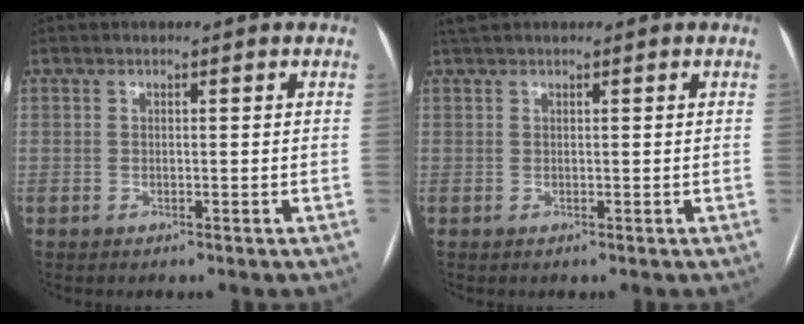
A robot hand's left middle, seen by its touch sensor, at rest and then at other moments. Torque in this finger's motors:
{"motor_torque": [0.21, -0.14, -0.02, -0.01]}